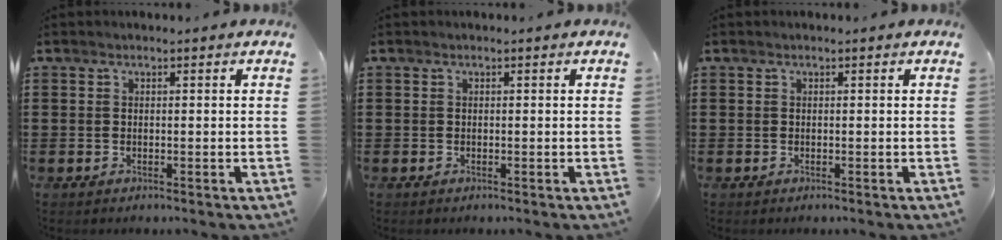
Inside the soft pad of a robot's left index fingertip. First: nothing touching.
{"total": 0.0}
{"total": 0.0}